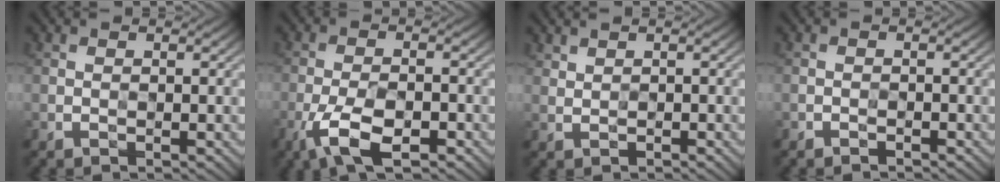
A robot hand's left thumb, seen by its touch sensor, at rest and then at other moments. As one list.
[{"total": 7.4, "force": [-4.1, 2.6, 5.6], "torque": [-0.115, -0.002, -0.079]}, {"total": 1.1, "force": [0.9, 0.4, 0.5], "torque": [-0.014, 0.001, 0.023]}, {"total": 0.9, "force": [-0.8, 0.3, 0.1], "torque": [0.001, -0.001, -0.016]}]